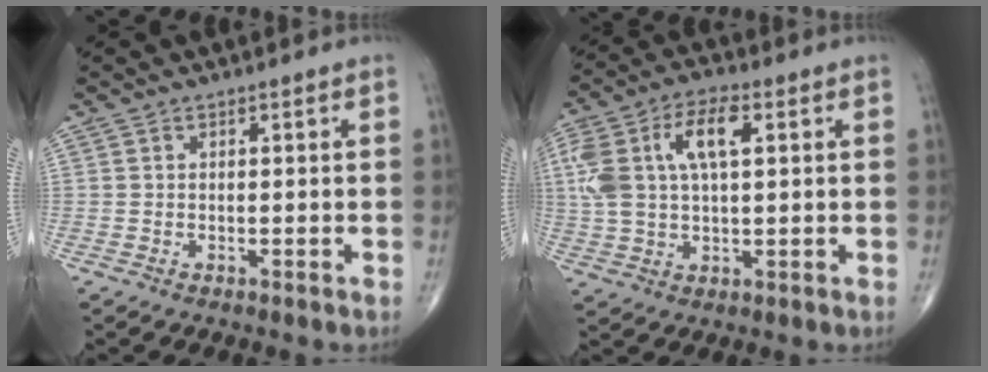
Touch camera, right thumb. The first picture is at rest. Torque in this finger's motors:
{"motor_torque": [0.41, 0.01, 1.40, 0.36, 0.16]}